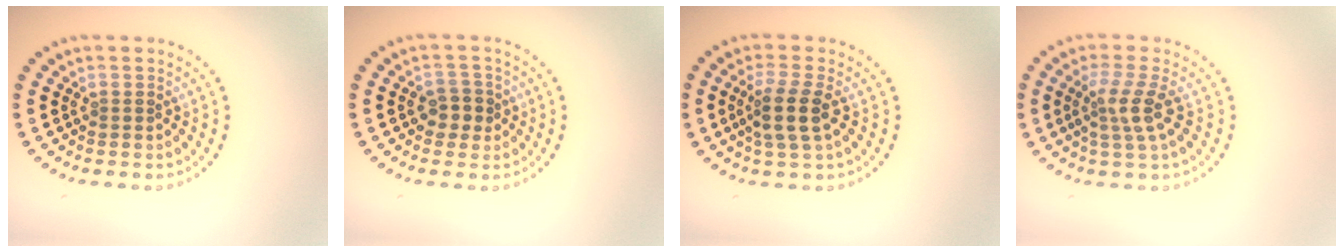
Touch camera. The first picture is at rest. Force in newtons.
{"total": 2.1, "press": 2.0, "slide": 0.6}
{"total": 3.1, "press": 2.6, "slide": 1.7}
{"total": 2.7, "press": 2.1, "slide": 1.7}